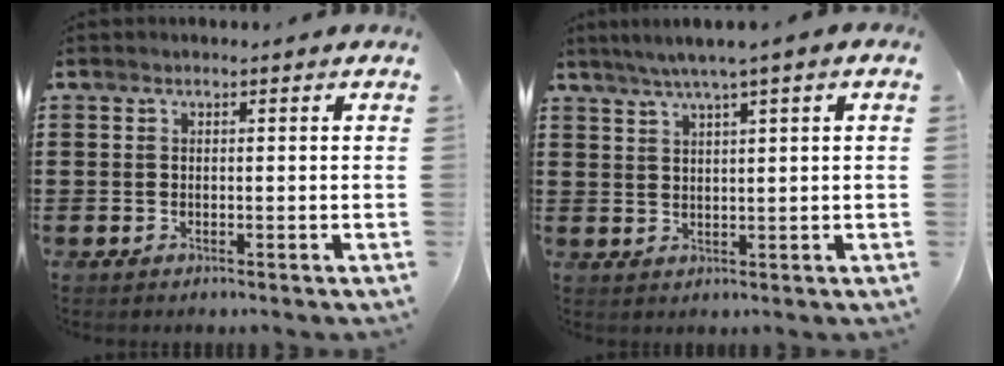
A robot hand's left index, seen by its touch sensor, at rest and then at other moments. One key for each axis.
{"total": 3.0, "fx": 1.8, "fy": -0.2, "fz": 2.5, "tx": -0.049, "ty": 0.000, "tz": 0.030}